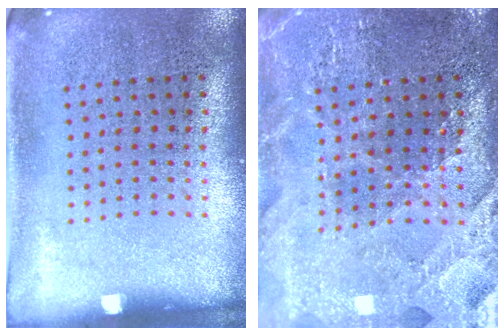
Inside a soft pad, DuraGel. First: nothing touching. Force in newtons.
{"total": 2.4, "press": 2.3, "slide": 0.2}